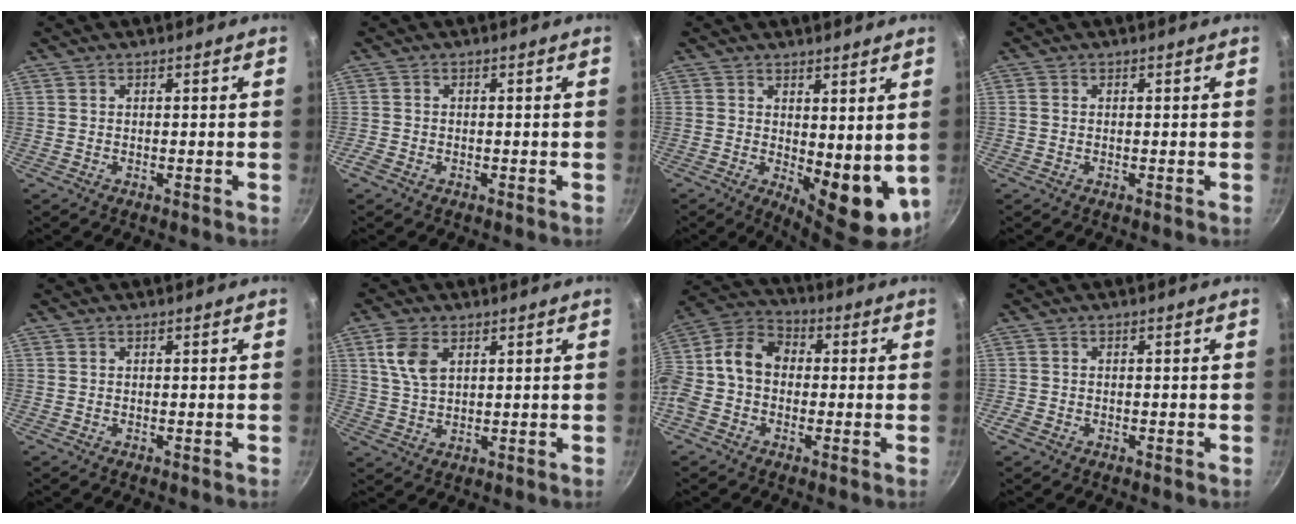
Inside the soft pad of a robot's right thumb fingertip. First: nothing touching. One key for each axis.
{"total": 1.5, "fx": -0.9, "fy": 0.9, "fz": 0.7, "tx": -0.020, "ty": 0.001, "tz": -0.023}
{"total": 10.1, "fx": 0.9, "fy": 4.8, "fz": 8.8, "tx": -0.096, "ty": -0.021, "tz": 0.025}
{"total": 0.7, "fx": -0.1, "fy": 0.6, "fz": 0.4, "tx": -0.006, "ty": 0.003, "tz": -0.003}
{"total": 0.0}
{"total": 6.9, "fx": 2.7, "fy": 4.1, "fz": 4.8, "tx": -0.090, "ty": -0.007, "tz": 0.053}
{"total": 12.2, "fx": -0.8, "fy": 9.3, "fz": 7.8, "tx": -0.126, "ty": 0.044, "tz": -0.041}
{"total": 1.5, "fx": -0.7, "fy": 1.2, "fz": 0.7, "tx": -0.015, "ty": 0.001, "tz": -0.014}